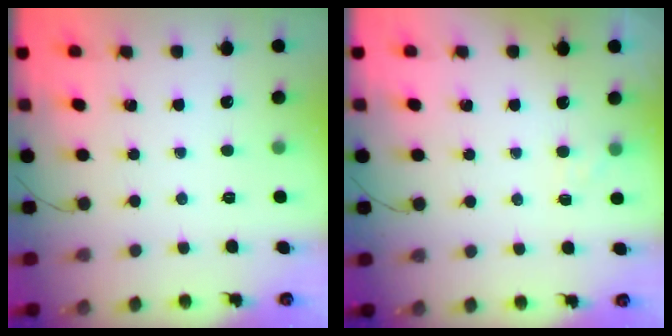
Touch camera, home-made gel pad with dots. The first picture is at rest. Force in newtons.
{"total": 3.8, "press": 3.5, "slide": 1.4}